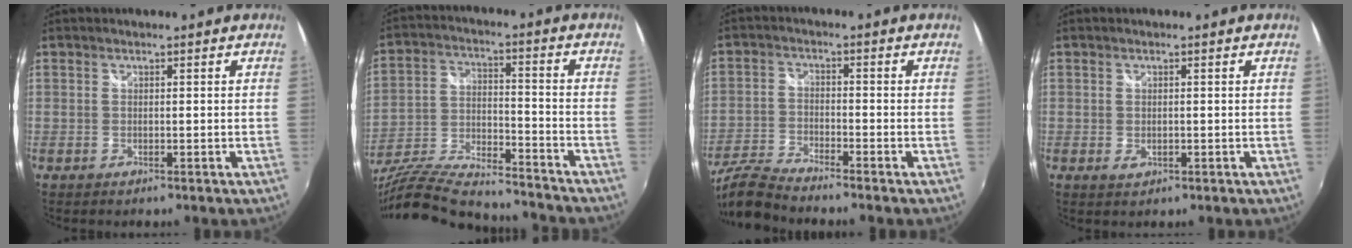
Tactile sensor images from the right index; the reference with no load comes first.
{"total": 21.7, "force": [-18.5, 4.5, 10.3], "torque": [-0.200, -0.036, -0.301]}
{"total": 5.1, "force": [-4.8, 0.3, 1.6], "torque": [-0.050, -0.014, -0.099]}
{"total": 1.7, "force": [-0.3, 1.3, 1.1], "torque": [-0.021, -0.002, -0.004]}